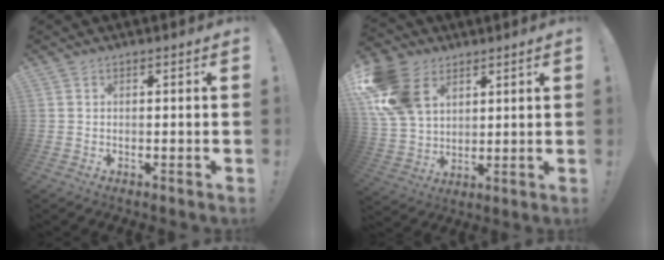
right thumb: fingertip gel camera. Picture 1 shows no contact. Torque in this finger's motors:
{"motor_torque": [1.41, 1.48, 0.92, 0.82, 0.25]}